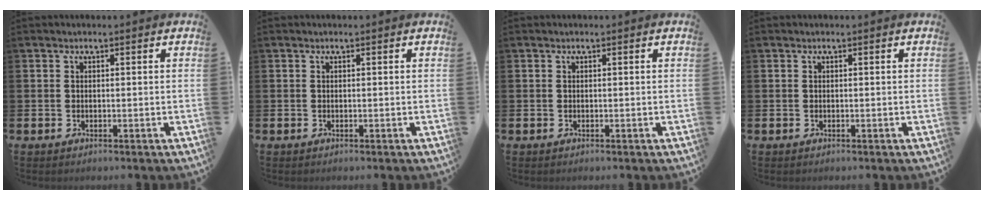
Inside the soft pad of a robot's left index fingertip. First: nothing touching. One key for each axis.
{"total": 0.0}
{"total": 0.0}
{"total": 0.0}